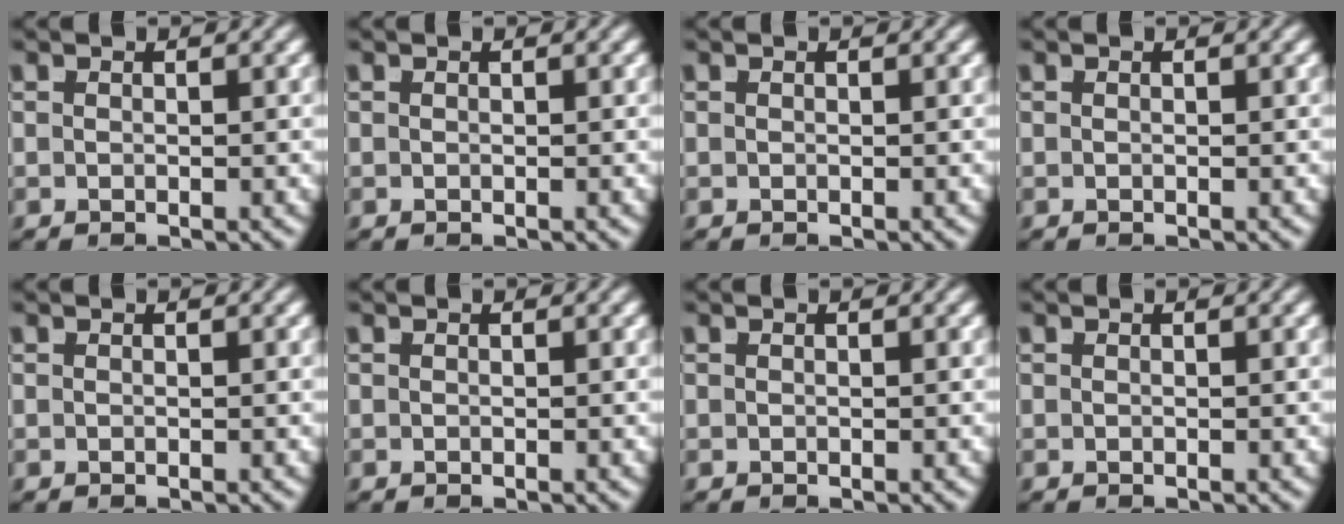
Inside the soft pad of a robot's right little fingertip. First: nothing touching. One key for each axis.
{"total": 0.0}
{"total": 0.0}
{"total": 0.0}
{"total": 0.0}
{"total": 0.0}
{"total": 0.0}
{"total": 0.0}